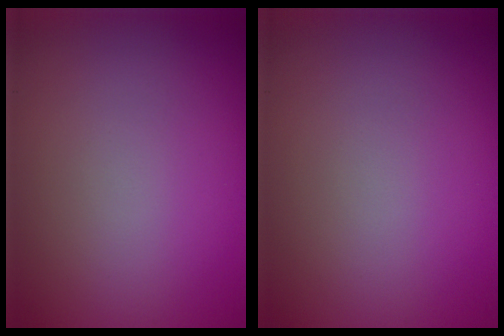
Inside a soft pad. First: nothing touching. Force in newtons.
{"total": 0.0}